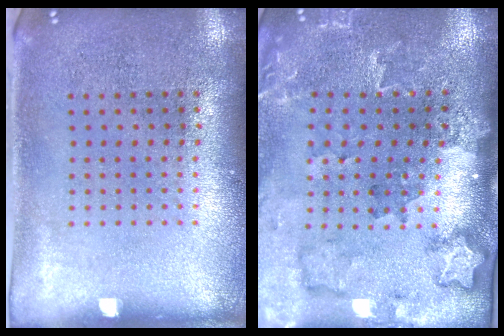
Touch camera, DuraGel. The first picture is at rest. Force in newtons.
{"total": 1.9, "press": 1.8, "slide": 0.4}